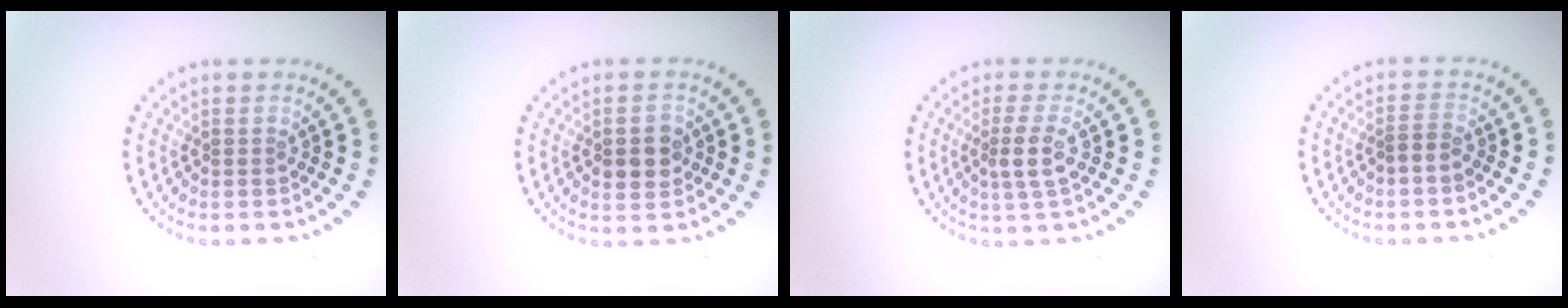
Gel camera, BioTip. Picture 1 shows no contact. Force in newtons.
{"total": 2.7, "press": 2.7, "slide": 0.3}
{"total": 2.5, "press": 2.2, "slide": 1.2}
{"total": 1.2, "press": 1.0, "slide": 0.6}